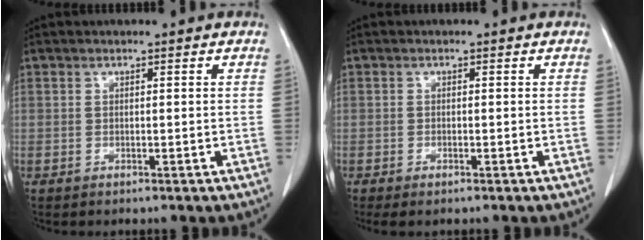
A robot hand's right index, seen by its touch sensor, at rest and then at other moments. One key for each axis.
{"total": 1.7, "fx": -1.3, "fy": 0.4, "fz": 1.1, "tx": -0.017, "ty": -0.003, "tz": -0.018}